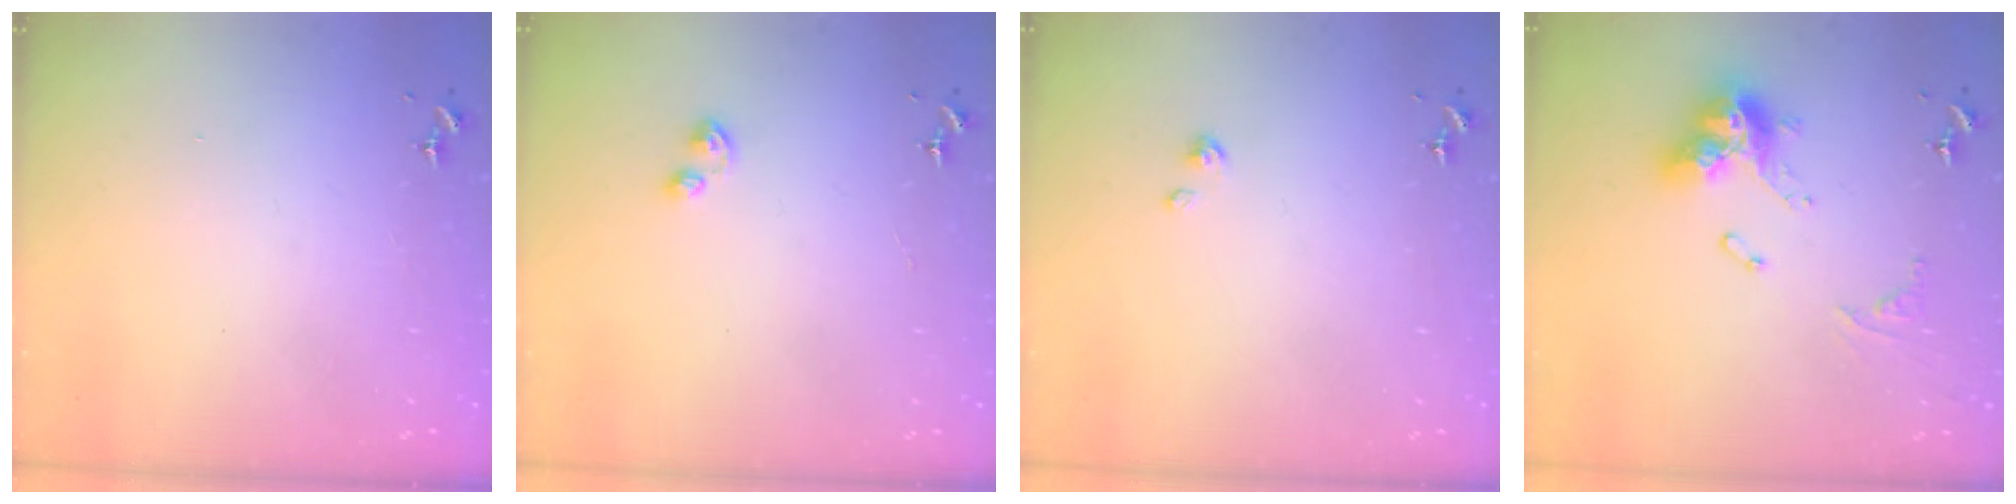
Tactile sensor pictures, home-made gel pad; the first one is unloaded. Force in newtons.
{"total": 3.8, "press": 3.8, "slide": 0.5}
{"total": 2.4, "press": 2.4, "slide": 0.3}
{"total": 14.6, "press": 14.6, "slide": 1.1}